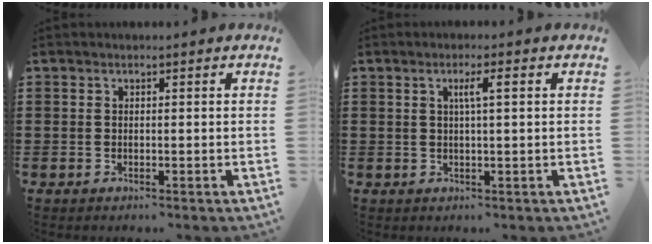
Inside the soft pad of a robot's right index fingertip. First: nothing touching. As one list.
[{"total": 2.7, "force": [0.7, 0.1, 2.6], "torque": [-0.051, 0.001, 0.008]}]